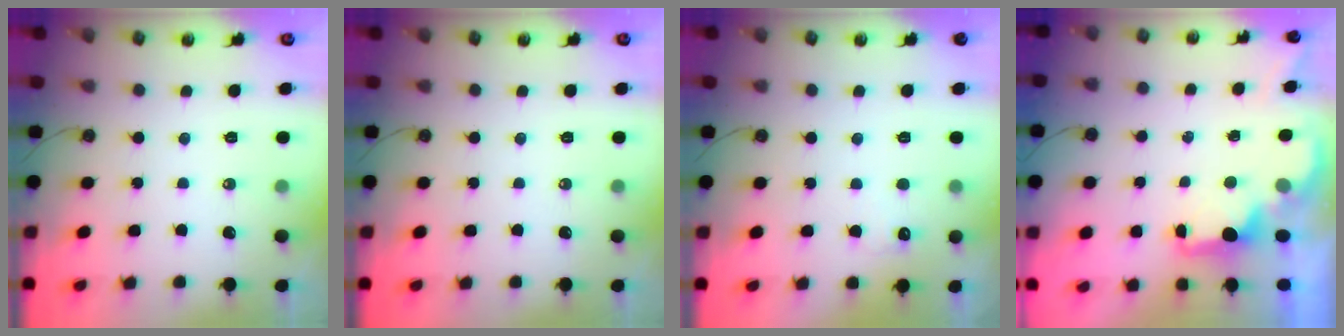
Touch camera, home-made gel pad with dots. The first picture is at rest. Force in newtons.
{"total": 0.0}
{"total": 4.2, "press": 4.0, "slide": 1.1}
{"total": 1.7, "press": 1.6, "slide": 0.6}